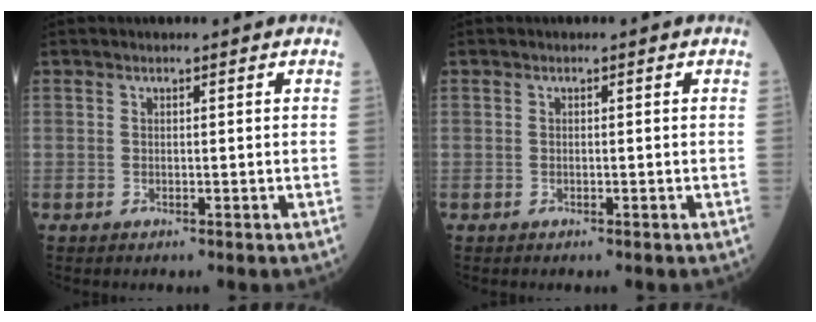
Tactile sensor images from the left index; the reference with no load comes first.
{"total": 0.0}